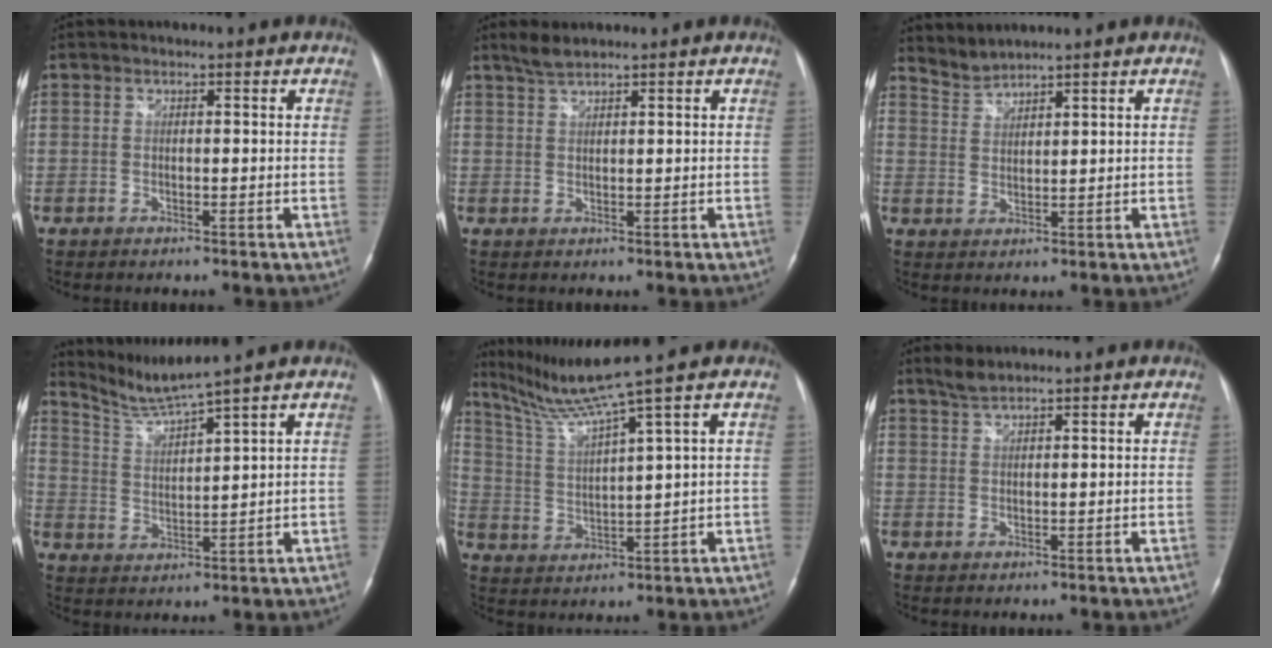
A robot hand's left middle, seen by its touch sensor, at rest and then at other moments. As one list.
[{"total": 2.3, "force": [2.1, 0.1, 0.8], "torque": [-0.024, 0.006, 0.045]}, {"total": 2.9, "force": [2.8, -0.6, -0.6], "torque": [0.003, 0.001, 0.065]}, {"total": 6.0, "force": [5.4, -2.3, 1.1], "torque": [-0.039, -0.015, 0.115]}, {"total": 9.0, "force": [7.0, -3.0, 4.9], "torque": [-0.098, -0.007, 0.136]}, {"total": 1.9, "force": [1.8, -0.1, 0.6], "torque": [-0.018, 0.005, 0.042]}]